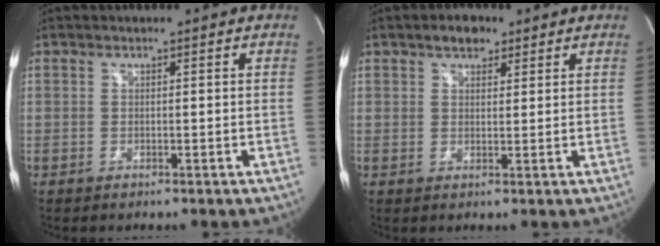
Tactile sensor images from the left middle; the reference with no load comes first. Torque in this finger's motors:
{"motor_torque": [0.10, -0.06, -0.01, 0.01]}